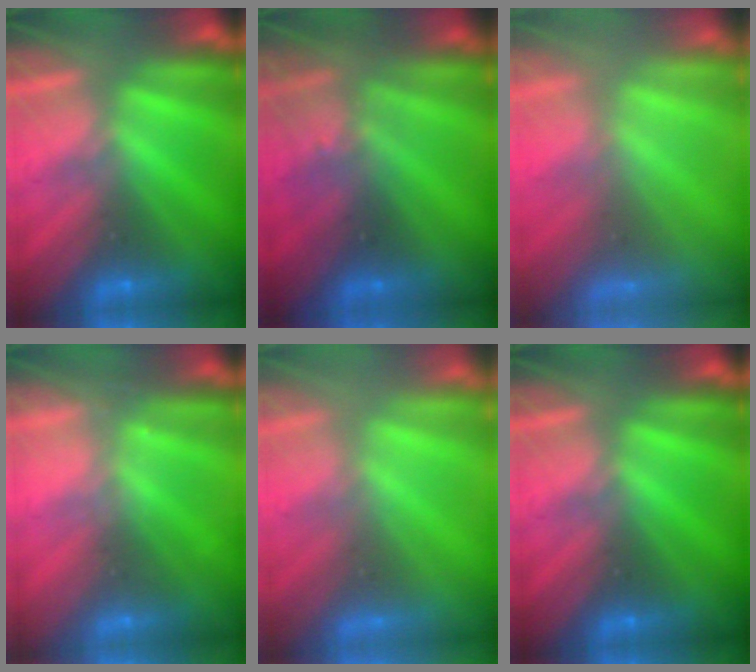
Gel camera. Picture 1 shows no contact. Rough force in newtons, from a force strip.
{"total": 2.8}
{"total": 6.3}
{"total": 2.2}
{"total": 3.4}
{"total": 0.0}